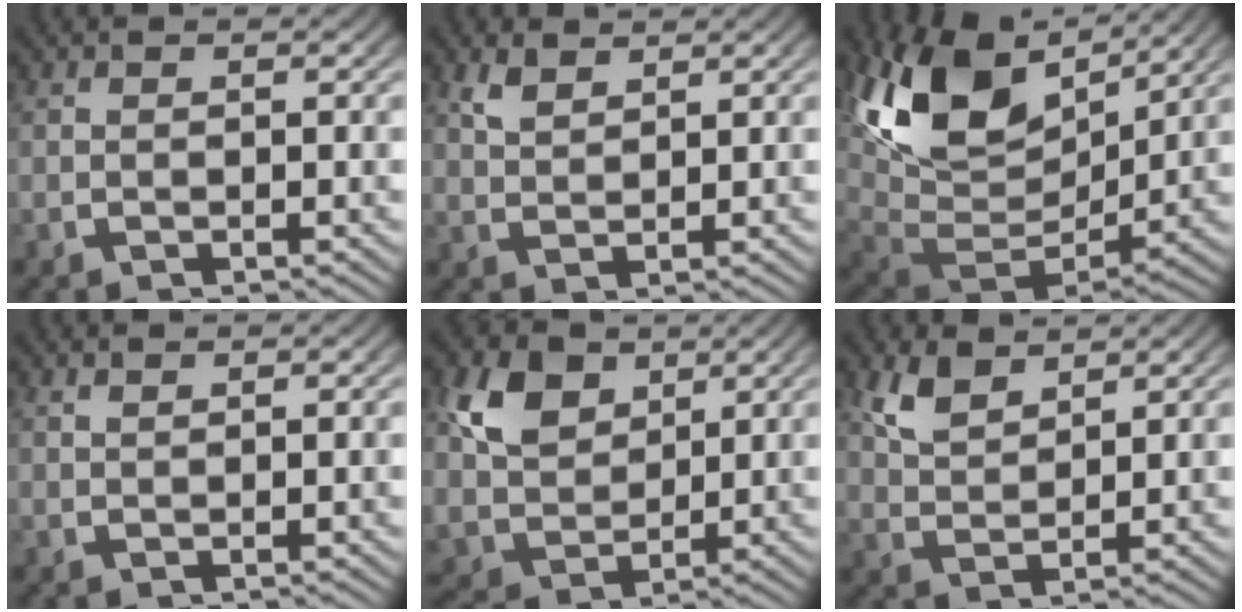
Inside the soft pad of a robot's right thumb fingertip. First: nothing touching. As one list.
[{"total": 2.2, "force": [1.9, 0.6, 0.8], "torque": [-0.012, 0.003, 0.045]}, {"total": 14.3, "force": [2.8, 9.2, 10.6], "torque": [-0.237, -0.041, 0.064]}, {"total": 0.7, "force": [0.7, 0.0, 0.0], "torque": [0.004, 0.001, 0.018]}, {"total": 8.3, "force": [2.2, 6.2, 5.1], "torque": [-0.124, -0.030, 0.050]}, {"total": 3.7, "force": [2.8, 1.6, 1.9], "torque": [-0.042, -0.002, 0.062]}]